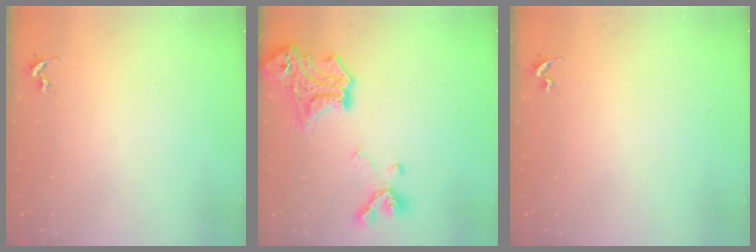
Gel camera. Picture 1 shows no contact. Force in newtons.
{"total": 19.9, "press": 19.9, "slide": 0.9}
{"total": 0.0}